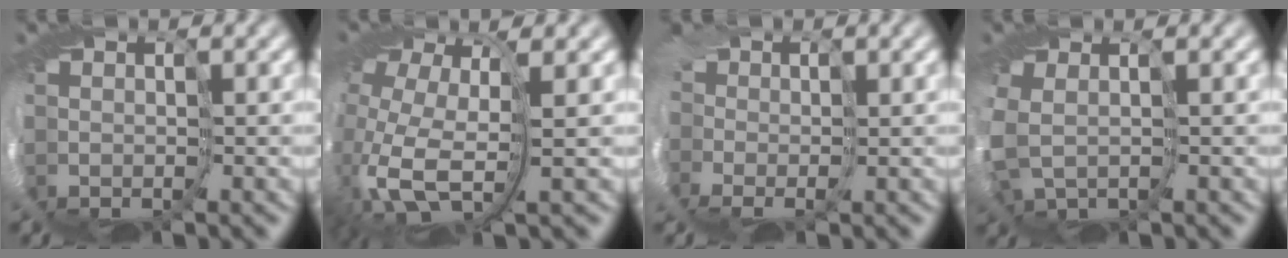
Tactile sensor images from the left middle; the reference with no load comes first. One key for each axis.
{"total": 11.9, "fx": -2.0, "fy": 6.8, "fz": 9.6, "tx": -0.223, "ty": -0.033, "tz": -0.021}
{"total": 6.3, "fx": -0.6, "fy": 4.6, "fz": 4.2, "tx": -0.080, "ty": -0.006, "tz": -0.020}
{"total": 4.3, "fx": -0.9, "fy": 3.0, "fz": 3.0, "tx": -0.103, "ty": -0.018, "tz": 0.001}